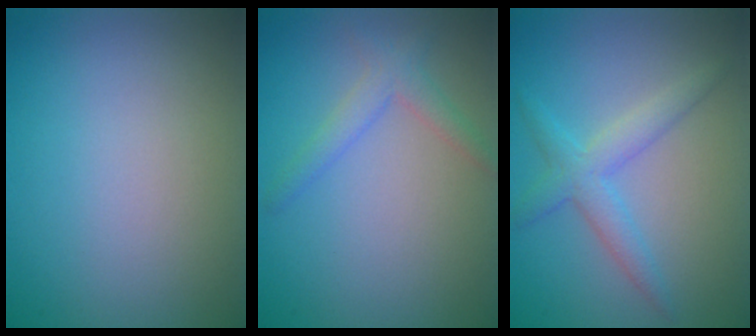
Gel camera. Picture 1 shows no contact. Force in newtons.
{"total": 2.1, "press": 2.1, "slide": 0.1}
{"total": 3.0, "press": 3.0, "slide": 0.1}